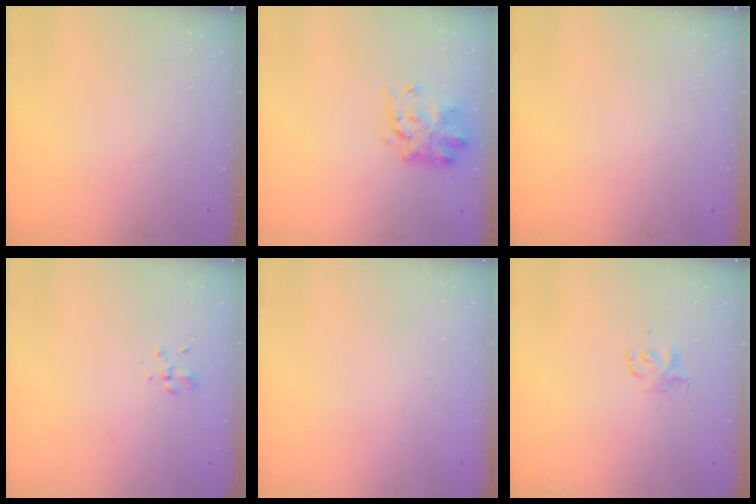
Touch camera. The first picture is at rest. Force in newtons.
{"total": 3.7, "press": 3.5, "slide": 1.1}
{"total": 0.0}
{"total": 1.9, "press": 1.6, "slide": 0.9}
{"total": 1.8, "press": 1.8, "slide": 0.2}
{"total": 2.6, "press": 2.6, "slide": 0.3}